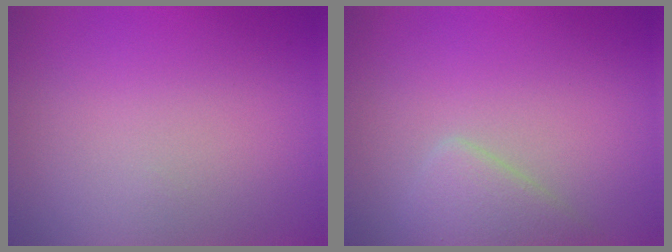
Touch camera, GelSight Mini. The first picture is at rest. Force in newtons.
{"total": 2.6, "press": 2.6, "slide": 0.0}